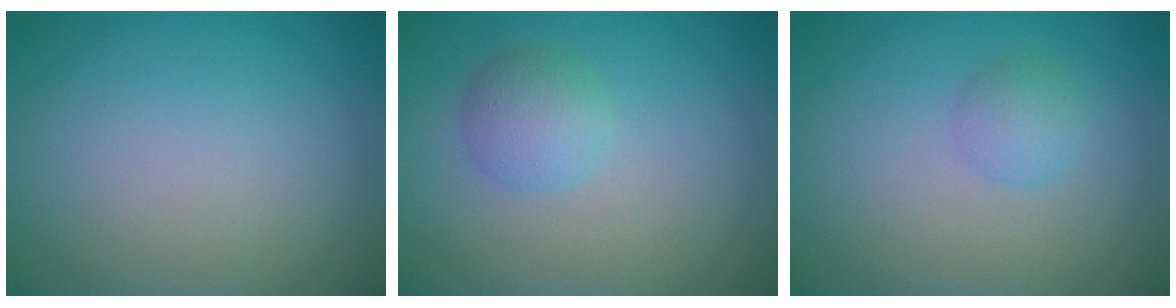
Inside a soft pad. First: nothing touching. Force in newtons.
{"total": 2.5, "press": 2.5, "slide": 0.1}
{"total": 1.7, "press": 1.7, "slide": 0.1}